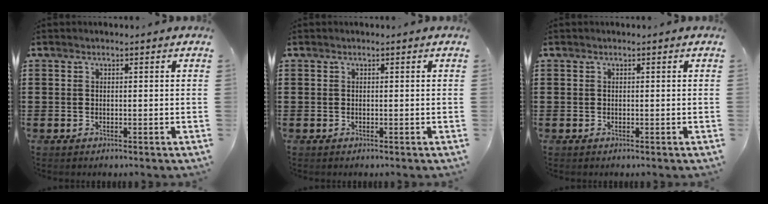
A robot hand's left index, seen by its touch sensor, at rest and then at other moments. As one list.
[{"total": 0.0}, {"total": 0.0}]